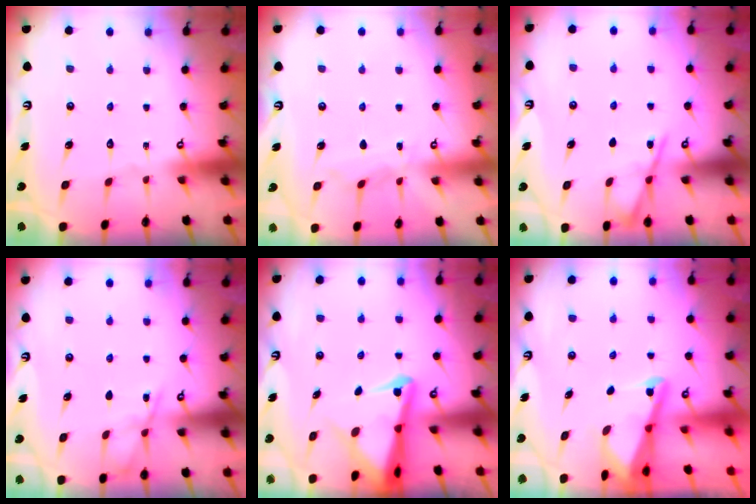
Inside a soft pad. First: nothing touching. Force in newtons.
{"total": 5.5, "press": 5.5, "slide": 0.5}
{"total": 5.2, "press": 5.2, "slide": 0.6}
{"total": 4.3, "press": 4.2, "slide": 0.6}
{"total": 4.3, "press": 4.2, "slide": 0.5}
{"total": 2.7, "press": 2.6, "slide": 0.6}